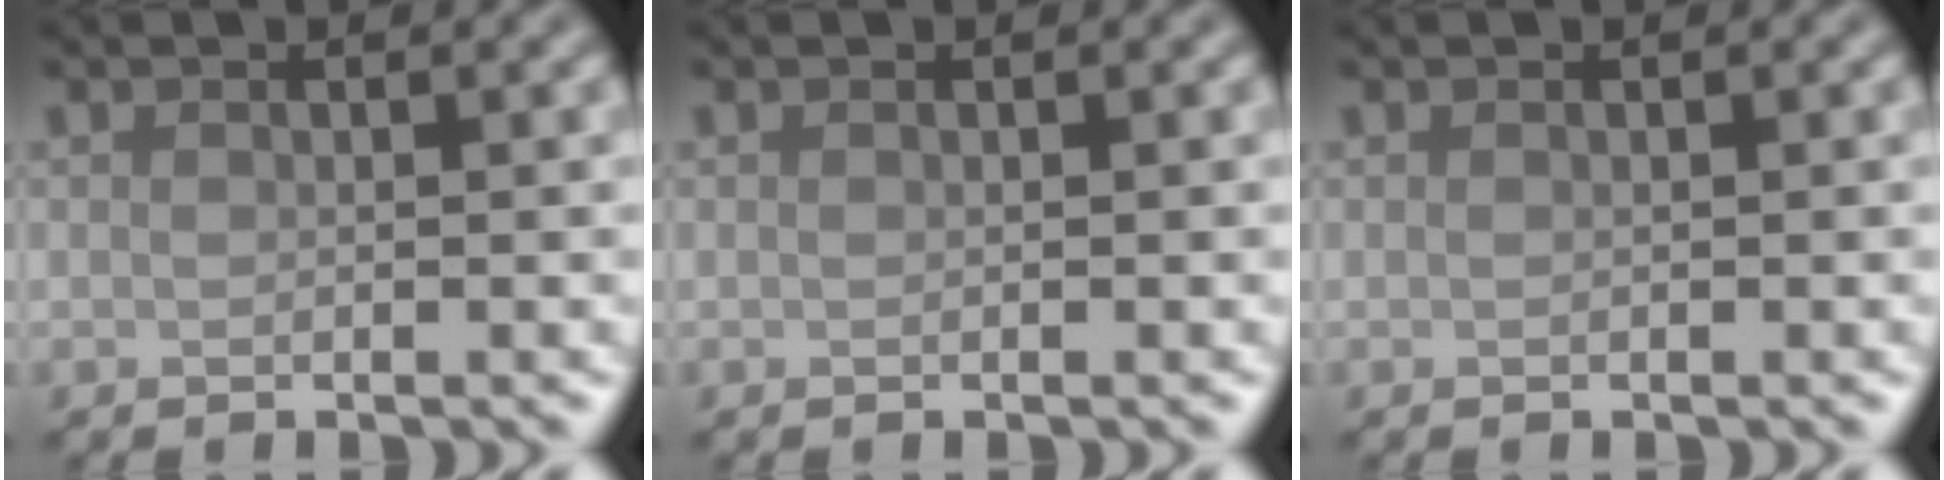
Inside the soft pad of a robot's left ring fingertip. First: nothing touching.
{"total": 0.0}
{"total": 0.0}